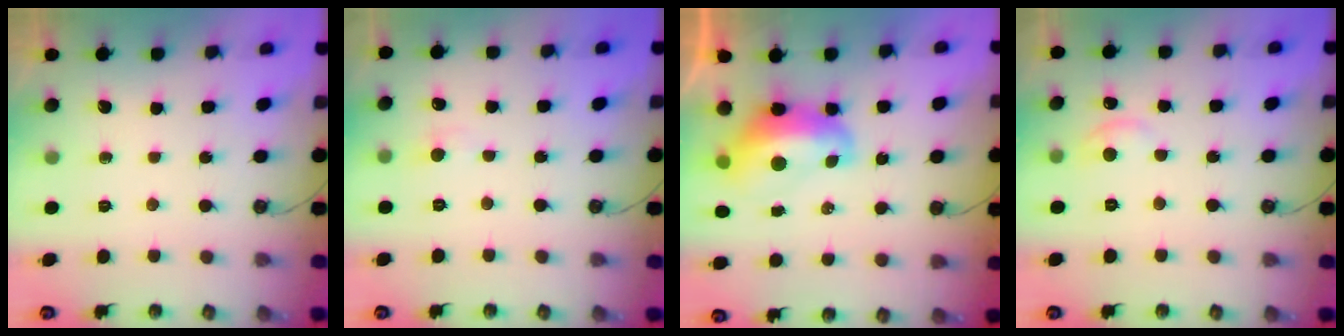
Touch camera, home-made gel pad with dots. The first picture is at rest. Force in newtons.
{"total": 0.0}
{"total": 4.1, "press": 3.9, "slide": 1.1}
{"total": 0.8, "press": 0.3, "slide": 0.7}